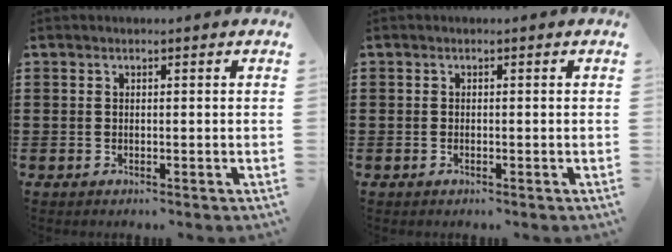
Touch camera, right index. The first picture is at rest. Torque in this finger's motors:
{"motor_torque": [-0.25, 1.89, 0.02, 0.00]}